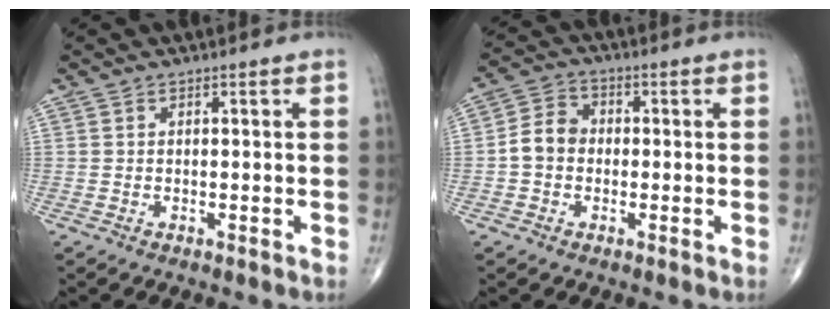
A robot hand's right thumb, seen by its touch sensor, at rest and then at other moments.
{"total": 5.8, "force": [-0.7, 4.8, 3.2], "torque": [-0.047, 0.021, -0.025]}